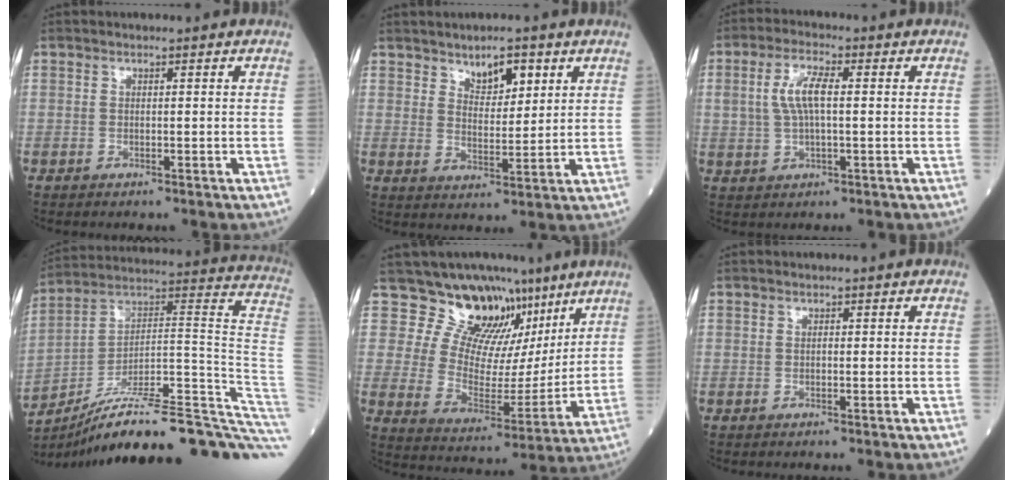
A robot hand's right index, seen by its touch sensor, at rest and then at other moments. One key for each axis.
{"total": 5.5, "fx": 3.3, "fy": 2.3, "fz": 3.7, "tx": -0.060, "ty": 0.001, "tz": 0.057}
{"total": 6.0, "fx": 0.9, "fy": 1.9, "fz": 5.7, "tx": -0.124, "ty": 0.010, "tz": 0.020}
{"total": 30.5, "fx": -23.2, "fy": 2.5, "fz": 19.6, "tx": -0.168, "ty": 0.025, "tz": -0.340}
{"total": 13.7, "fx": 9.8, "fy": 7.4, "fz": 6.2, "tx": -0.098, "ty": -0.001, "tz": 0.161}
{"total": 0.0}